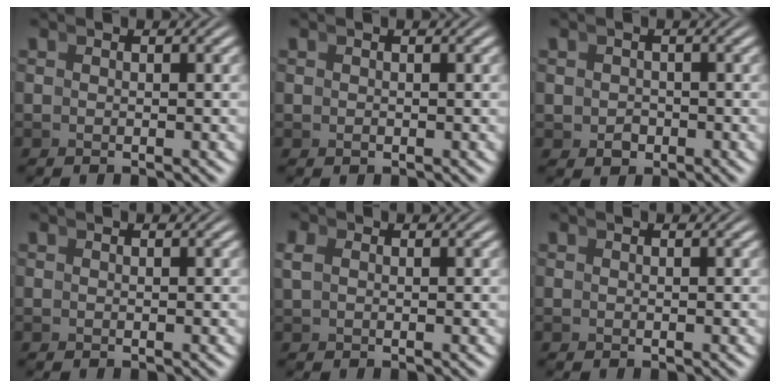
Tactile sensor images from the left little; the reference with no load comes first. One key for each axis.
{"total": 0.0}
{"total": 1.4, "fx": -0.3, "fy": 1.3, "fz": 0.5, "tx": 0.000, "ty": -0.006, "tz": -0.001}
{"total": 0.0}
{"total": 0.7, "fx": 0.4, "fy": 0.3, "fz": 0.6, "tx": -0.015, "ty": 0.003, "tz": 0.011}
{"total": 0.0}